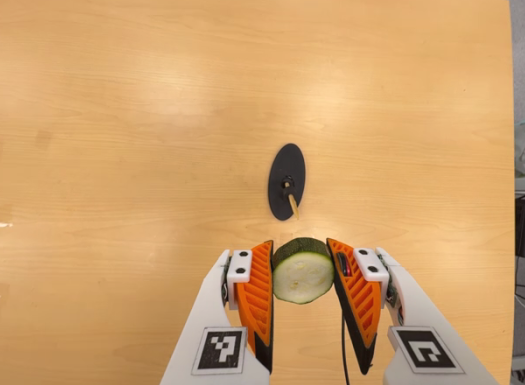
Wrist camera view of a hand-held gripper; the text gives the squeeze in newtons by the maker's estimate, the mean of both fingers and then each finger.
{"total": 12.0, "left": 11.1, "right": 12.9}